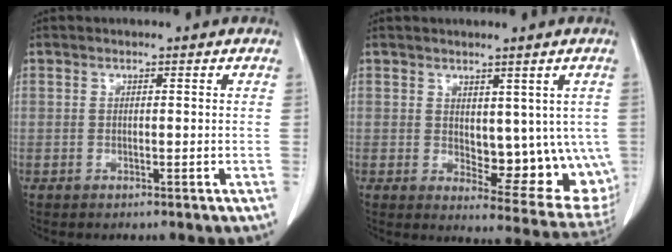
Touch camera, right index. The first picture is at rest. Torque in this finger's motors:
{"motor_torque": [0.78, 0.08, 0.14, 0.03]}